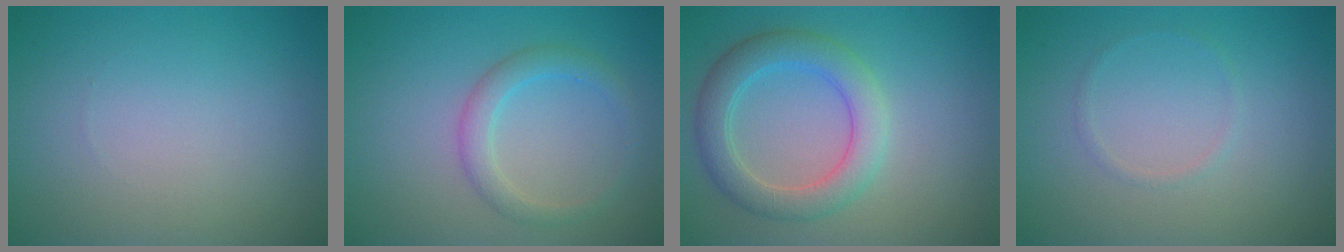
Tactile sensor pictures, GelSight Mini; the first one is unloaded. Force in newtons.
{"total": 2.4, "press": 2.4, "slide": 0.1}
{"total": 4.5, "press": 4.5, "slide": 0.1}
{"total": 0.6, "press": 0.6, "slide": 0.1}